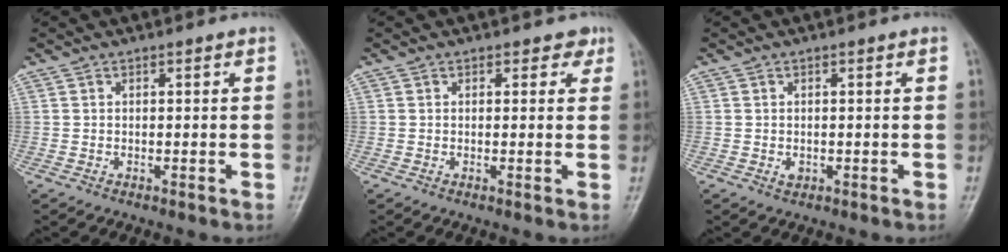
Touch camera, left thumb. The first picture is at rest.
{"total": 2.0, "force": [1.3, 1.4, 0.5], "torque": [0.019, -0.003, 0.008]}
{"total": 1.1, "force": [-0.1, 0.9, 0.6], "torque": [-0.006, 0.000, 0.001]}